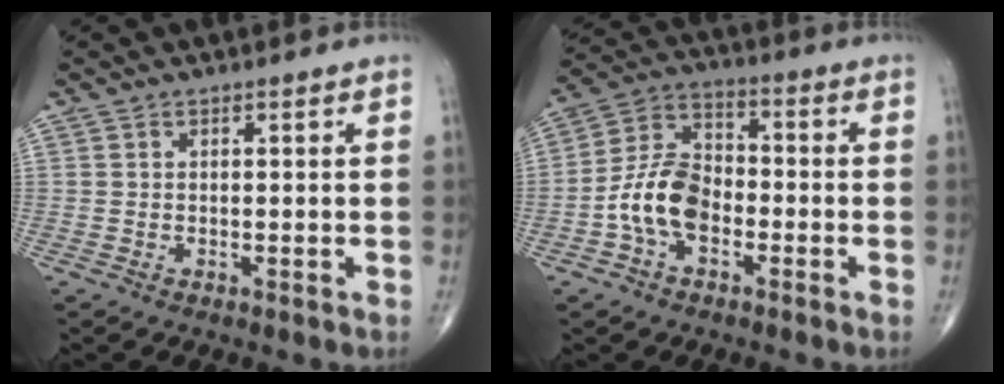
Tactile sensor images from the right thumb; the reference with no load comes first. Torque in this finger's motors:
{"motor_torque": [1.49, 1.33, 1.26, -0.41, 0.13]}